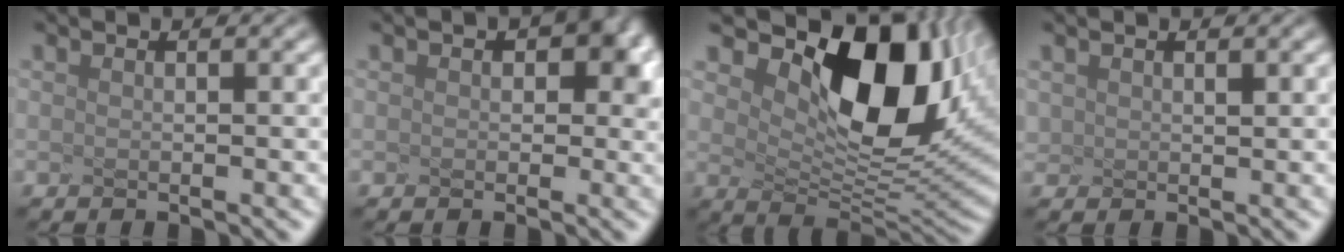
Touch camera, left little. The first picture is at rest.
{"total": 2.1, "force": [0.4, 1.0, 1.8], "torque": [-0.040, -0.004, 0.046]}
{"total": 8.1, "force": [2.6, 4.3, 6.4], "torque": [-0.121, -0.023, 0.088]}
{"total": 1.5, "force": [-0.2, -1.0, -1.1], "torque": [-0.014, -0.011, 0.039]}